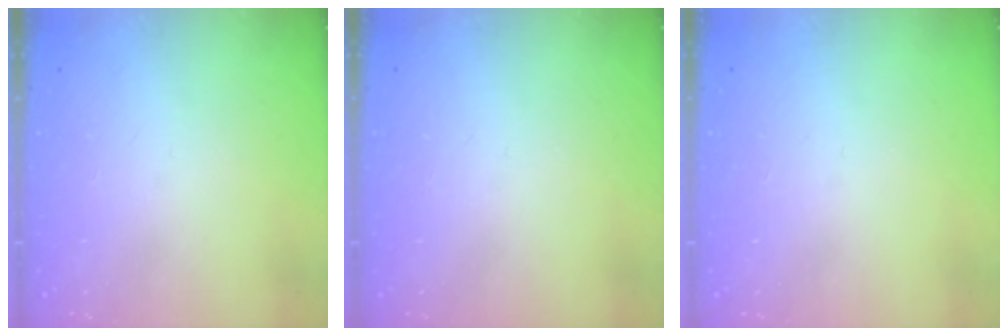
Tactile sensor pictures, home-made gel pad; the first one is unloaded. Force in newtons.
{"total": 0.0}
{"total": 0.0}